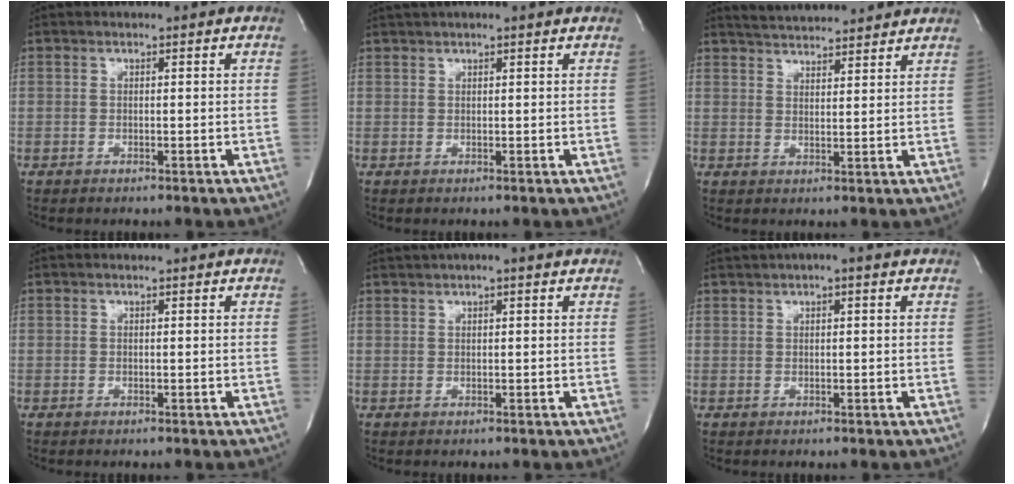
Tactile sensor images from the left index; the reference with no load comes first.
{"total": 4.8, "force": [4.2, 0.2, 2.4], "torque": [-0.040, 0.033, 0.060]}
{"total": 10.6, "force": [9.9, 1.5, 3.4], "torque": [-0.059, 0.019, 0.142]}
{"total": 1.7, "force": [1.6, 0.2, 0.5], "torque": [-0.010, 0.019, 0.020]}
{"total": 6.6, "force": [5.3, 0.8, 3.9], "torque": [-0.067, 0.036, 0.078]}
{"total": 5.8, "force": [4.3, 0.9, 3.8], "torque": [-0.066, 0.035, 0.064]}